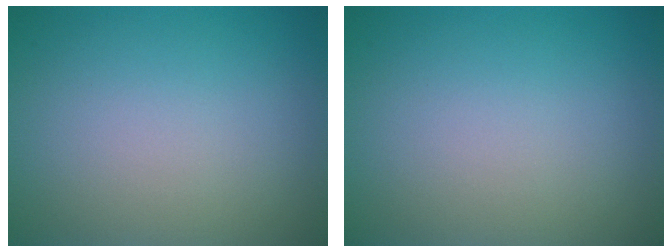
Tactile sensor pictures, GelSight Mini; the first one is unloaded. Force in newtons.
{"total": 0.0}